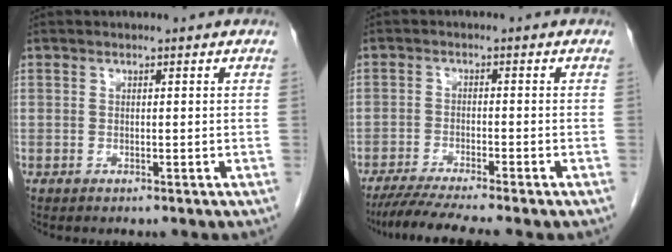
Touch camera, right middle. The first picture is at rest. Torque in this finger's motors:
{"motor_torque": [0.15, -0.14, 0.06, 0.05]}